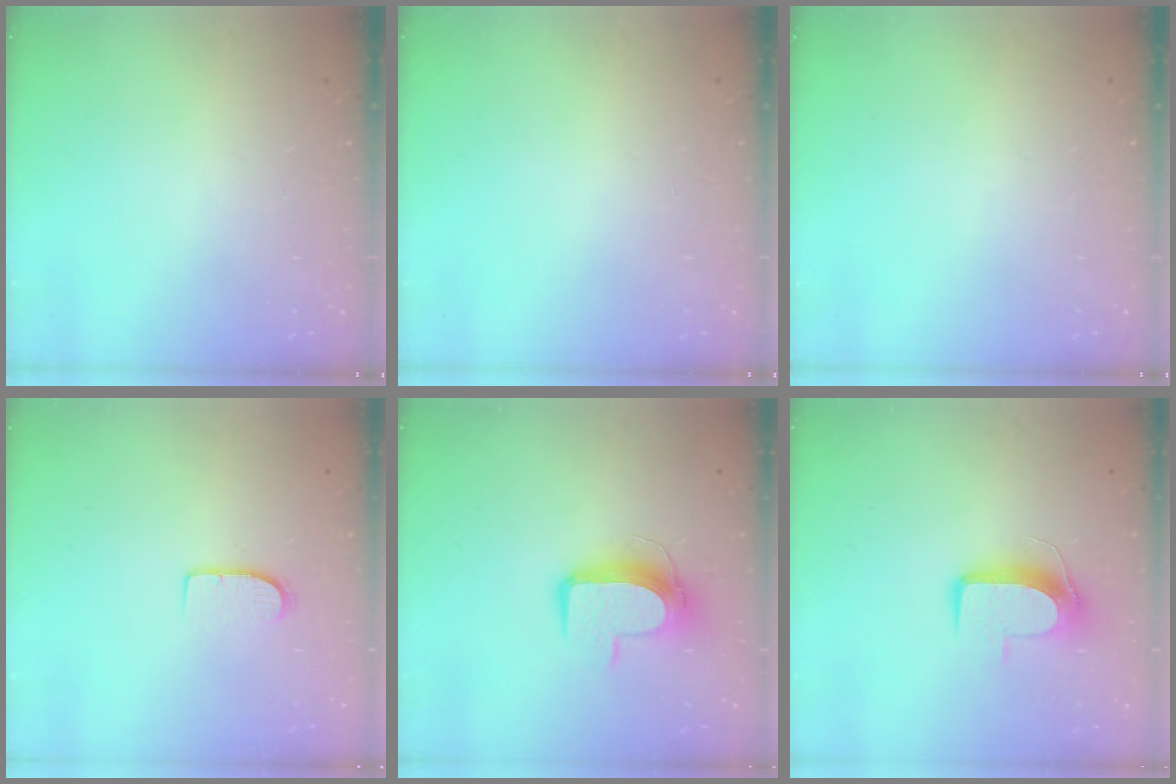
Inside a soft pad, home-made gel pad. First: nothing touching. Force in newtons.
{"total": 0.0}
{"total": 0.0}
{"total": 6.6, "press": 6.6, "slide": 0.5}
{"total": 11.1, "press": 11.0, "slide": 1.0}
{"total": 9.2, "press": 9.2, "slide": 0.2}